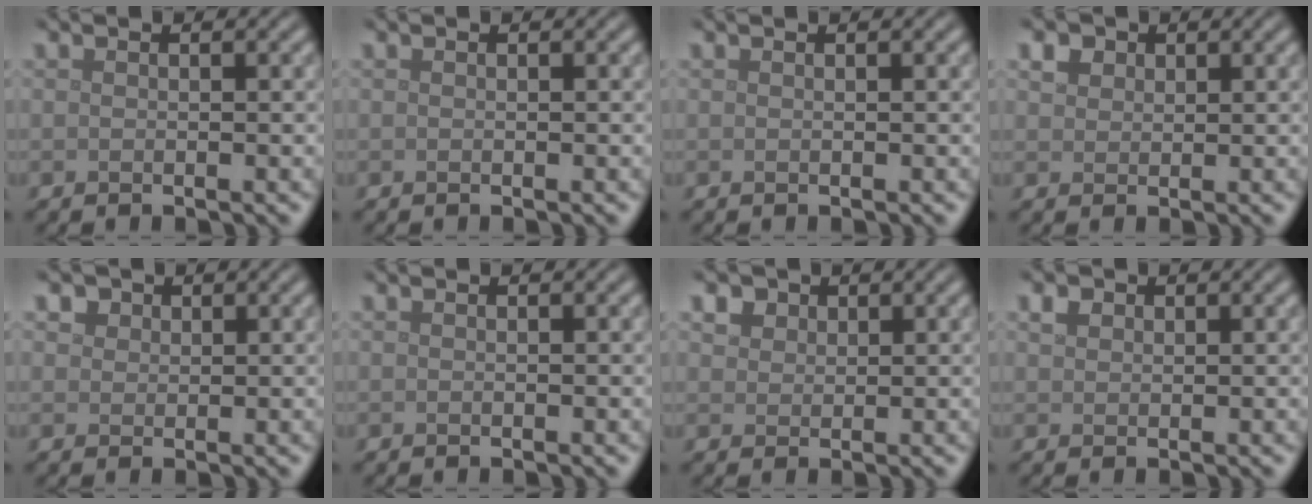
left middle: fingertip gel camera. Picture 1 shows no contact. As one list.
[{"total": 0.0}, {"total": 0.0}, {"total": 2.1, "force": [1.3, 1.5, 0.8], "torque": [-0.019, -0.001, 0.022]}, {"total": 2.8, "force": [1.7, 1.9, 1.1], "torque": [-0.029, 0.003, 0.021]}, {"total": 0.0}, {"total": 3.1, "force": [1.9, 2.1, 1.2], "torque": [-0.035, 0.004, 0.031]}, {"total": 1.2, "force": [0.7, 0.9, 0.4], "torque": [-0.007, 0.003, 0.011]}]